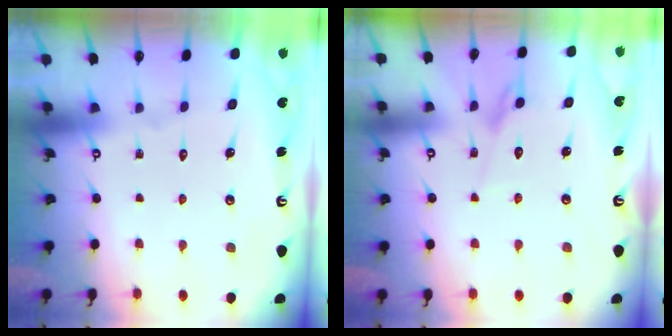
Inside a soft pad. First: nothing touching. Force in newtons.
{"total": 4.2, "press": 4.2, "slide": 0.4}